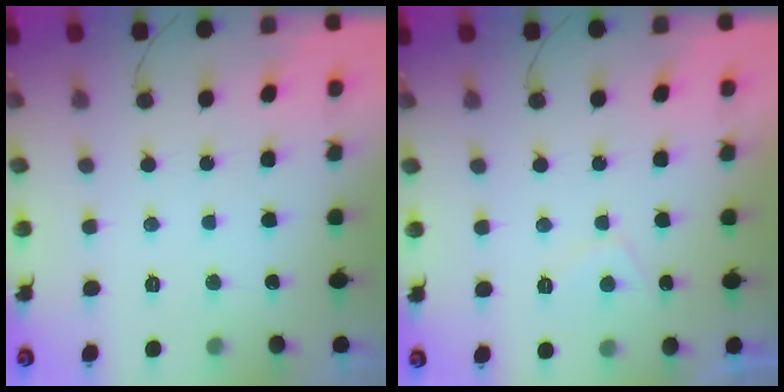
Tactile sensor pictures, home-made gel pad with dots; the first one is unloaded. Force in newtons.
{"total": 3.7, "press": 3.6, "slide": 0.8}